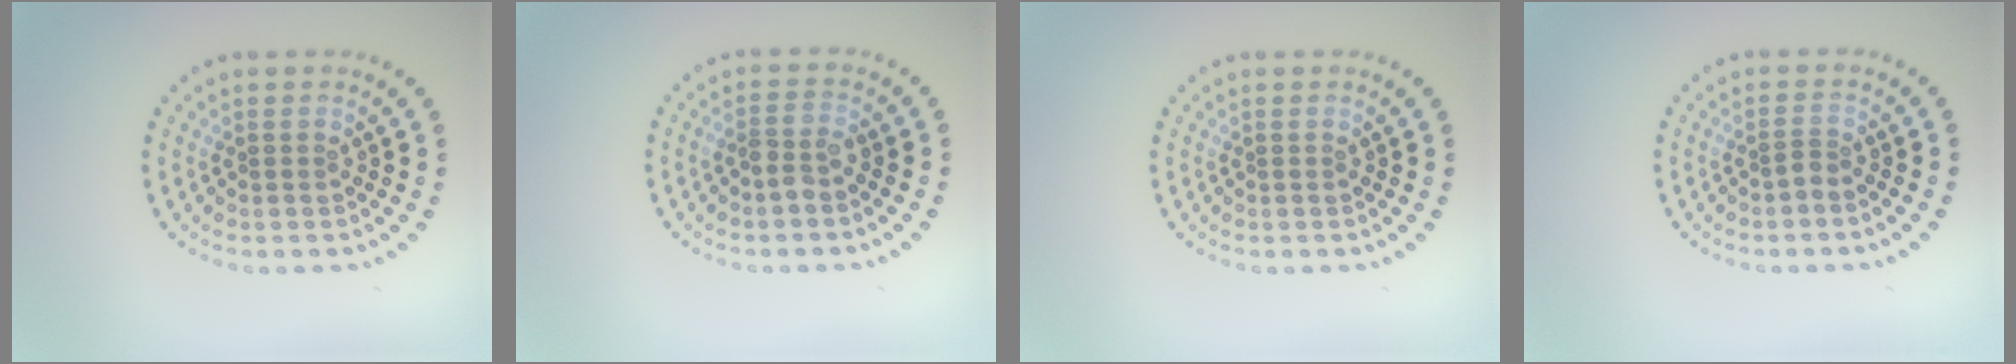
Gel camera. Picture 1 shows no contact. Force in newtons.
{"total": 1.7, "press": 1.6, "slide": 0.6}
{"total": 0.0}
{"total": 0.6, "press": 0.3, "slide": 0.5}